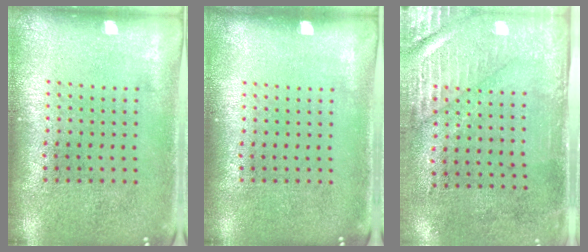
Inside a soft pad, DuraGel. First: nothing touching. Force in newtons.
{"total": 0.0}
{"total": 2.9, "press": 2.4, "slide": 1.6}